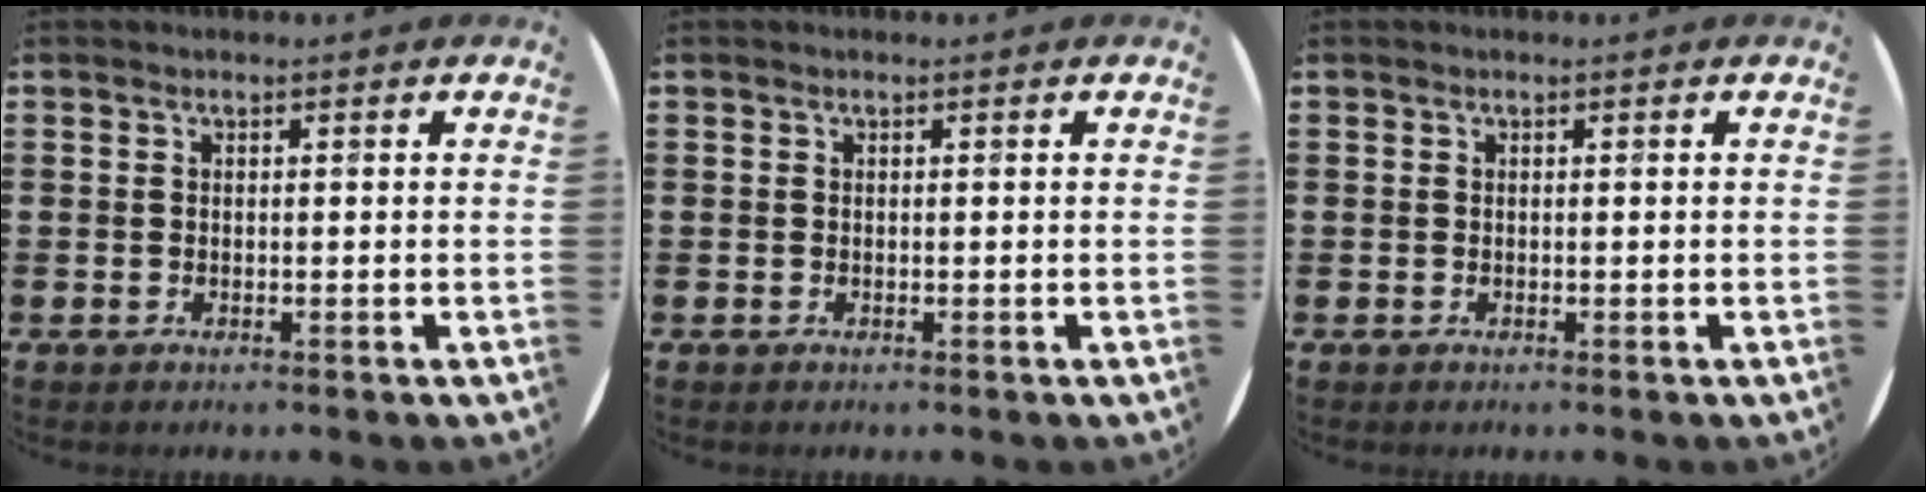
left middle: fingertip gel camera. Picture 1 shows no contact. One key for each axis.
{"total": 0.0}
{"total": 0.0}